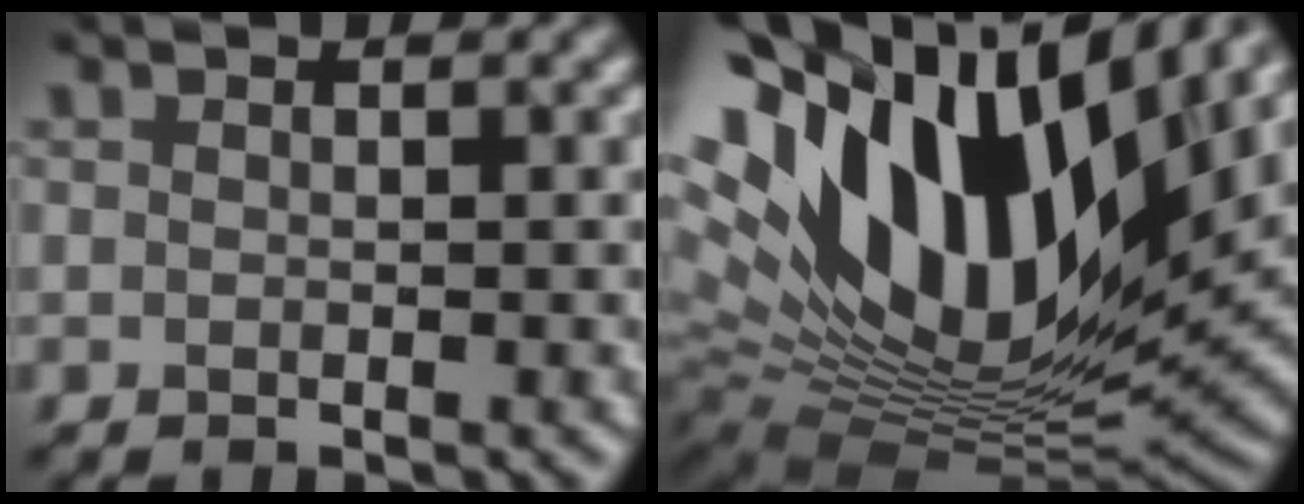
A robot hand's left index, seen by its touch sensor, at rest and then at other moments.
{"total": 18.0, "force": [7.3, 9.2, 13.7], "torque": [-0.253, 0.026, 0.117]}